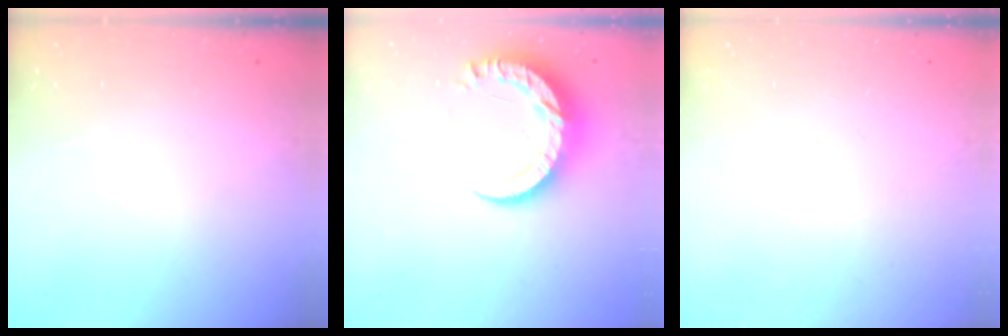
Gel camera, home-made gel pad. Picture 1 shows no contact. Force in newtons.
{"total": 11.9, "press": 11.8, "slide": 0.9}
{"total": 0.0}